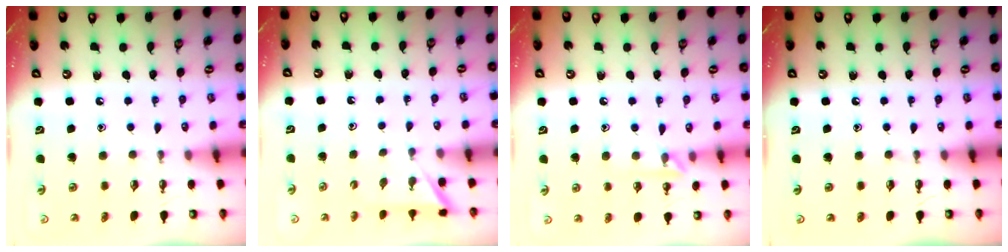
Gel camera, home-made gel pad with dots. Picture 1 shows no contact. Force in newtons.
{"total": 1.6, "press": 1.6, "slide": 0.2}
{"total": 5.0, "press": 4.9, "slide": 0.7}
{"total": 0.0}